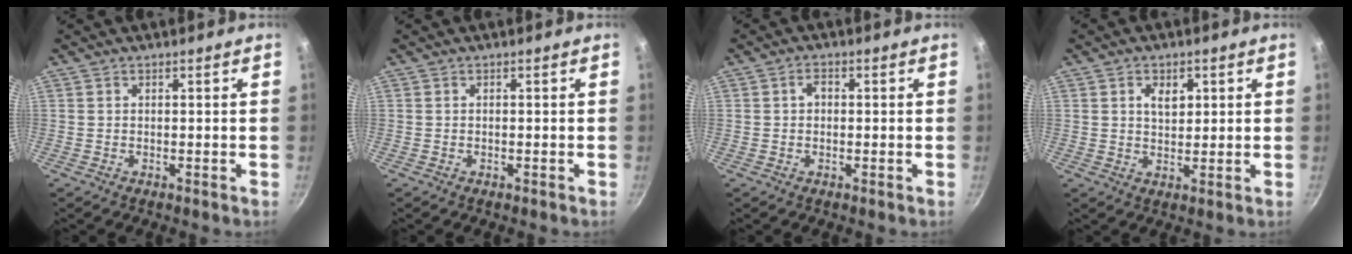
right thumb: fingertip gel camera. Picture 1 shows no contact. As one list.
[{"total": 0.0}, {"total": 1.9, "force": [0.2, 1.5, 1.3], "torque": [-0.016, 0.006, 0.001]}, {"total": 4.3, "force": [1.5, 2.8, 2.9], "torque": [-0.032, -0.006, 0.025]}]